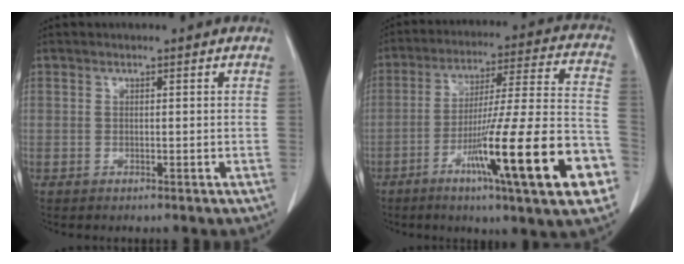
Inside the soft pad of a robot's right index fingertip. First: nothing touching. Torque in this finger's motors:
{"motor_torque": [1.64, -0.50, 0.89, 0.21]}